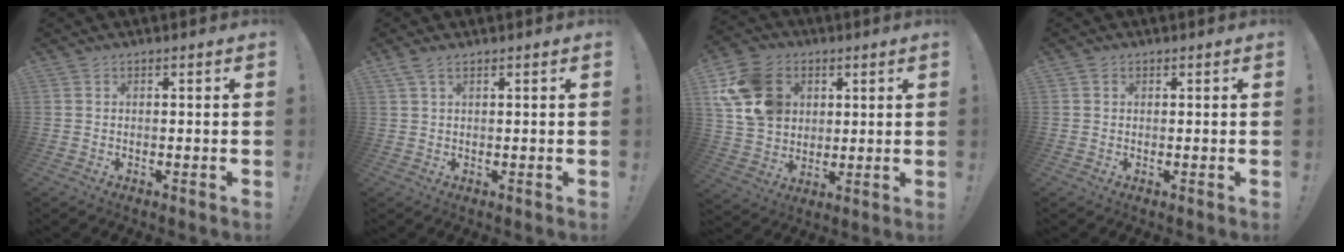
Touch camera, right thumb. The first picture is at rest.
{"total": 2.6, "force": [1.7, 0.9, 1.9], "torque": [-0.045, -0.001, 0.032]}
{"total": 16.7, "force": [5.3, 13.5, 8.2], "torque": [-0.137, -0.013, 0.112]}
{"total": 0.8, "force": [0.3, 0.7, 0.0], "torque": [-0.002, 0.003, 0.006]}